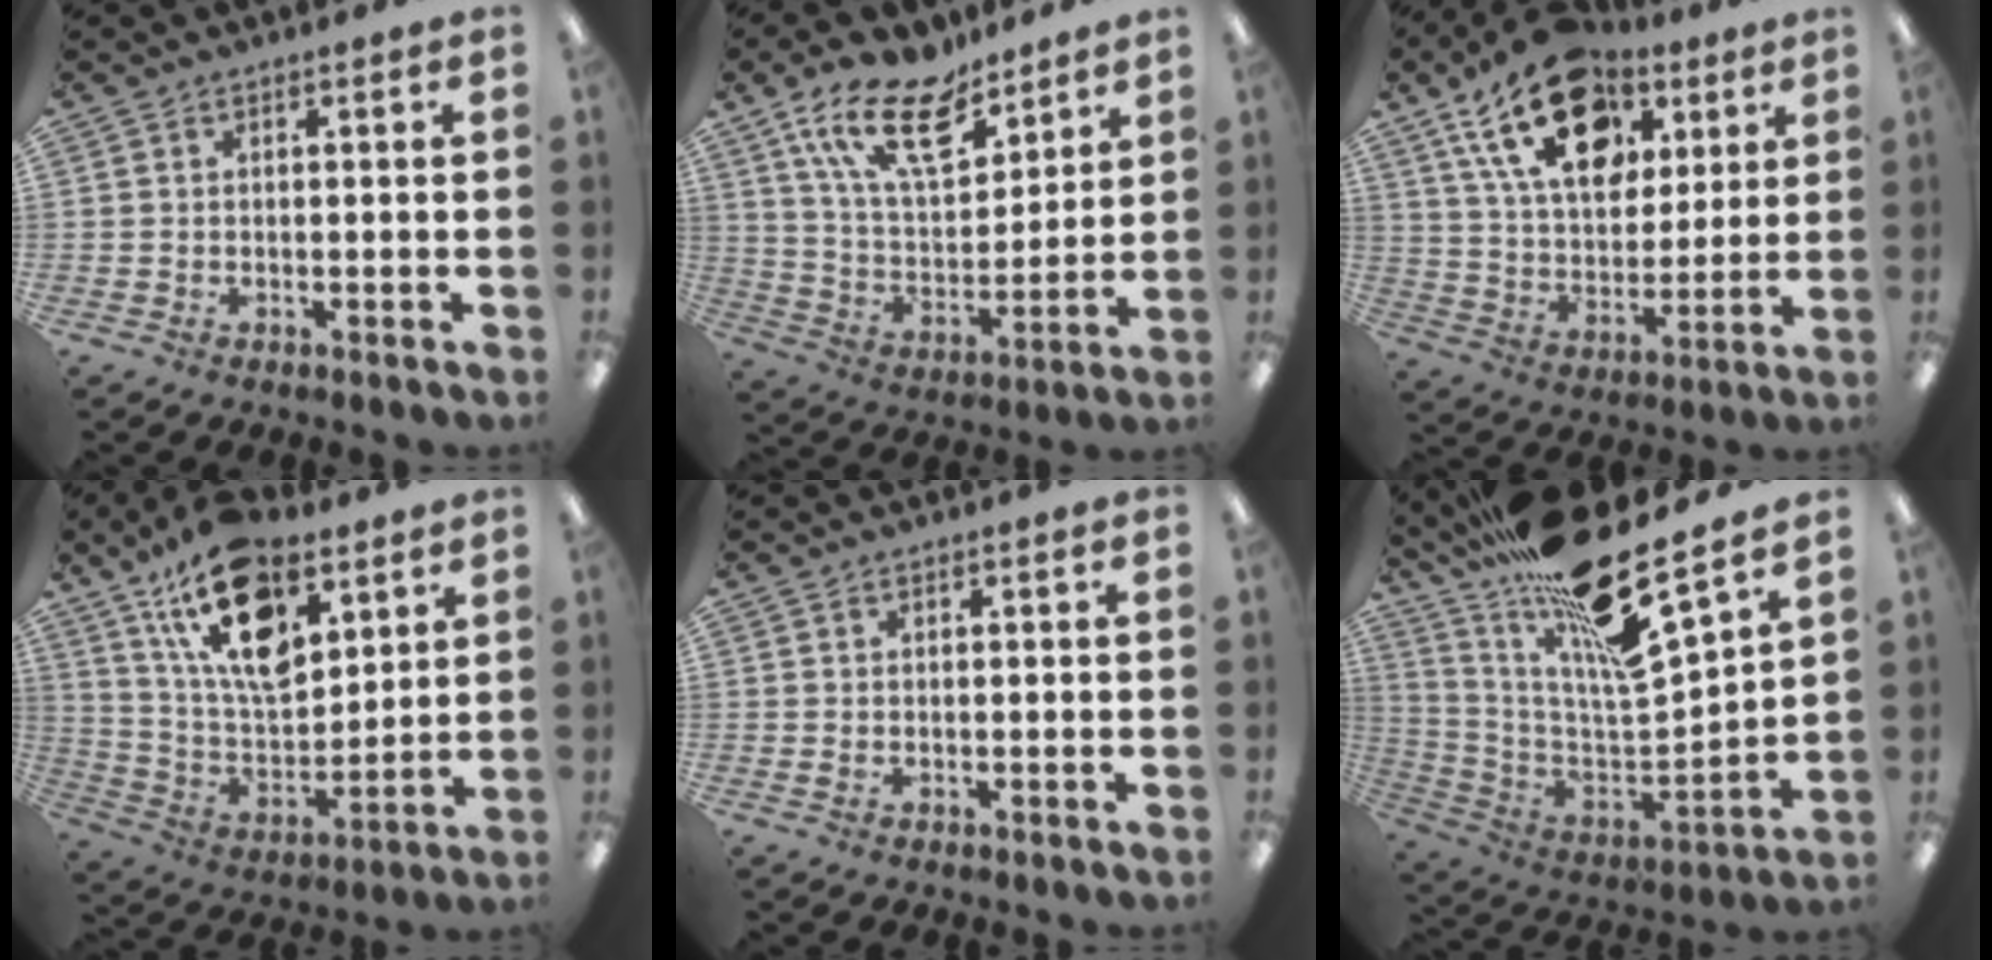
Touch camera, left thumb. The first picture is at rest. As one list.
[{"total": 17.7, "force": [11.6, 8.2, 10.5], "torque": [-0.189, -0.049, 0.209]}, {"total": 21.0, "force": [11.5, 12.7, 12.3], "torque": [-0.201, -0.043, 0.205]}, {"total": 20.2, "force": [11.5, 10.3, 13.1], "torque": [-0.231, -0.049, 0.202]}, {"total": 0.7, "force": [0.1, 0.4, 0.6], "torque": [-0.004, -0.002, -0.001]}, {"total": 22.3, "force": [16.7, 3.8, 14.3], "torque": [-0.250, -0.116, 0.271]}]